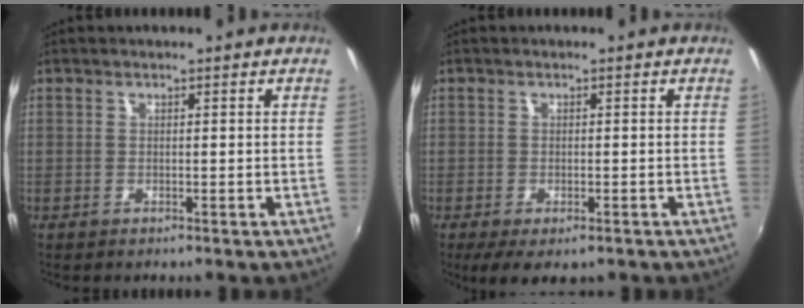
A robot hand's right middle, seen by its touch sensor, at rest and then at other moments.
{"total": 4.8, "force": [-2.7, 2.4, 3.2], "torque": [-0.066, -0.020, -0.041]}